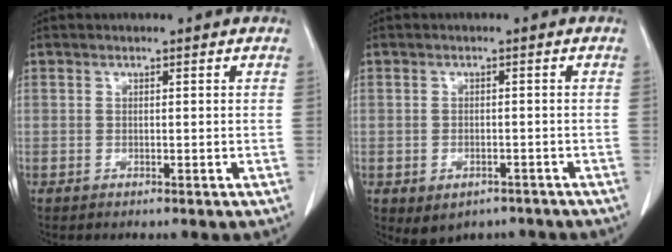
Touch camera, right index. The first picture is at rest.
{"total": 4.9, "force": [-3.3, 3.1, 1.8], "torque": [-0.024, 0.005, -0.039]}